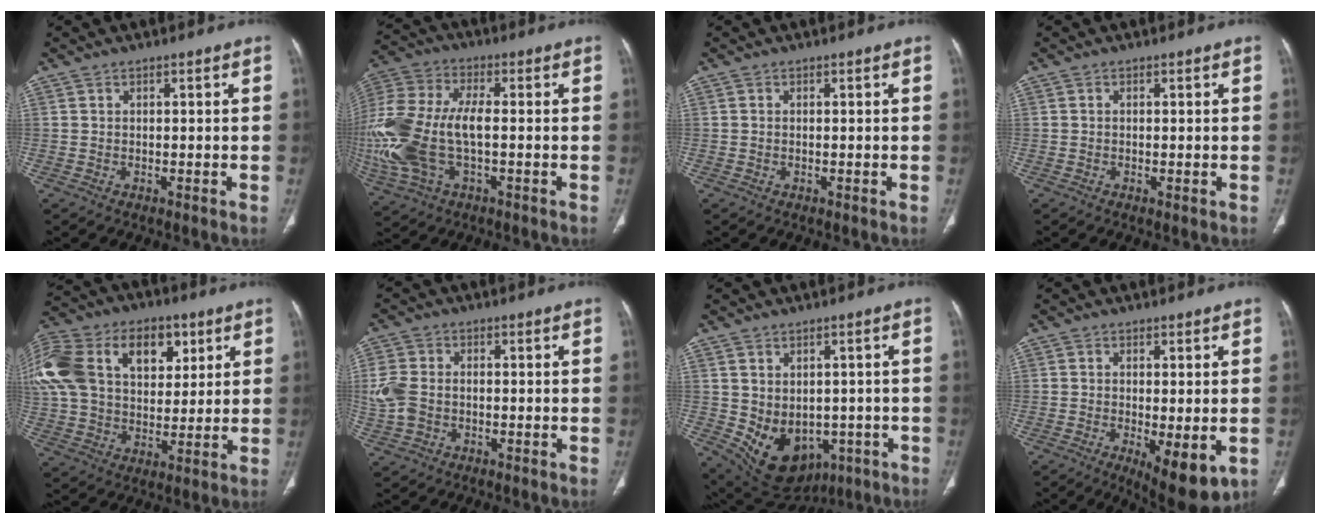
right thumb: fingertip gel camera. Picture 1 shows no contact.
{"total": 21.0, "force": [-2.5, 10.8, 17.8], "torque": [-0.440, 0.003, -0.038]}
{"total": 0.0}
{"total": 0.6, "force": [-0.1, 0.2, 0.5], "torque": [-0.014, -0.003, -0.003]}
{"total": 30.6, "force": [10.8, 20.1, 20.4], "torque": [-0.430, 0.065, 0.198]}
{"total": 6.6, "force": [-0.7, 5.0, 4.3], "torque": [-0.108, 0.009, -0.015]}
{"total": 13.4, "force": [-3.4, 10.2, 8.0], "torque": [-0.110, 0.003, -0.019]}
{"total": 9.4, "force": [-2.7, 3.4, 8.4], "torque": [-0.119, -0.021, -0.033]}